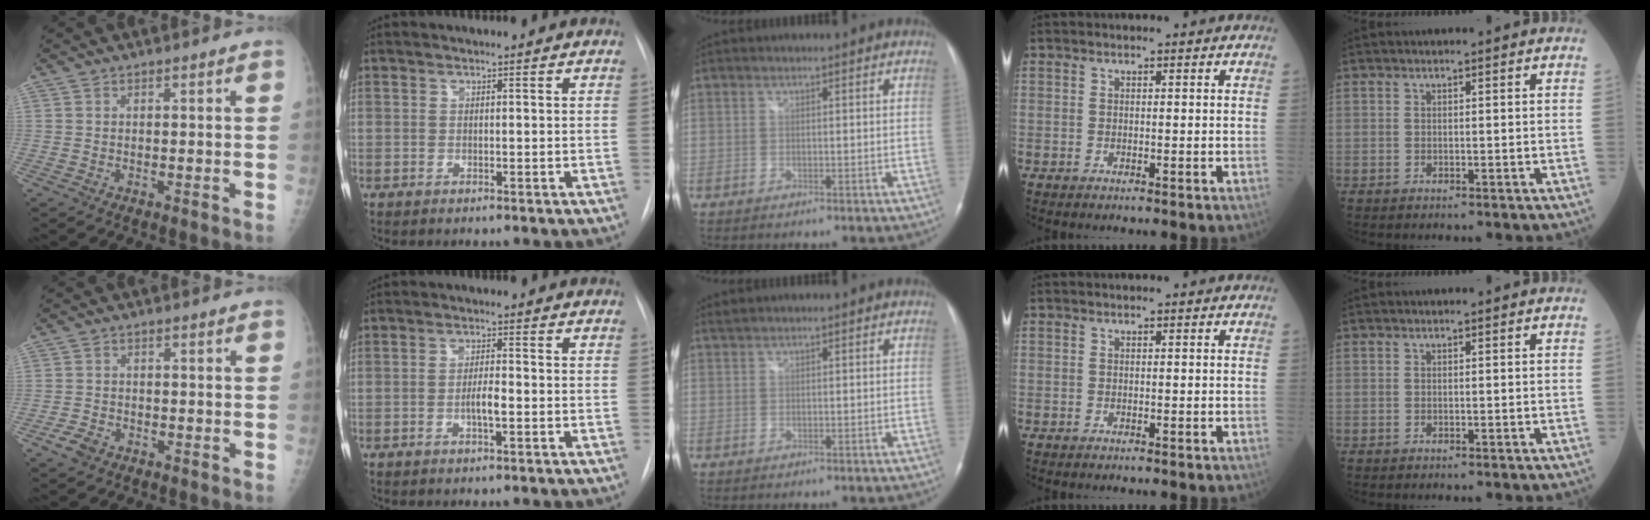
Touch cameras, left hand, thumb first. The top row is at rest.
{"thumb": {"total": 2.9, "force": [-1.9, 1.8, 1.3], "torque": [-0.024, 0.008, -0.030]}, "index": {"total": 2.8, "force": [-1.4, 0.3, 2.4], "torque": [-0.042, -0.004, -0.025]}, "middle": {"total": 0.7, "force": [0.6, -0.1, 0.2], "torque": [-0.011, 0.011, 0.018]}}